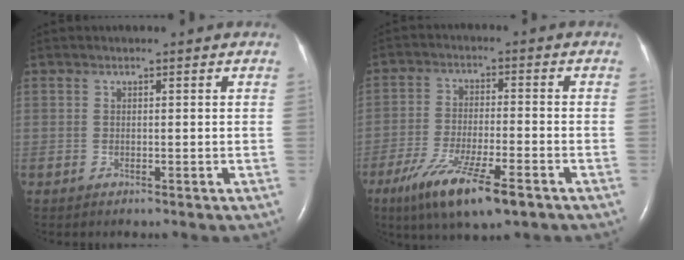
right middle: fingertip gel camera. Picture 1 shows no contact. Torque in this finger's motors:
{"motor_torque": [1.19, -0.95, 0.26, 0.15]}